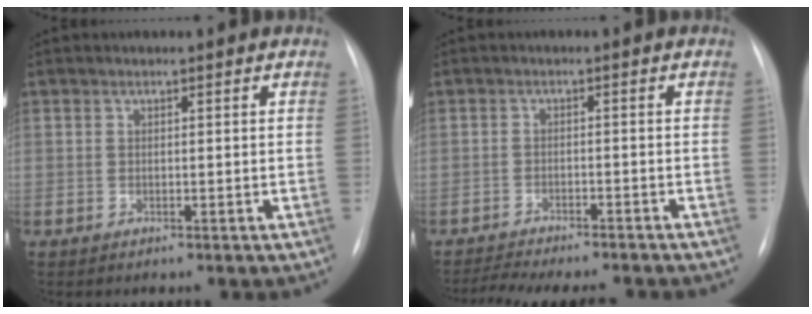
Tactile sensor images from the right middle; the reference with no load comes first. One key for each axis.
{"total": 11.5, "fx": -10.5, "fy": 1.5, "fz": 4.7, "tx": -0.065, "ty": -0.003, "tz": -0.139}